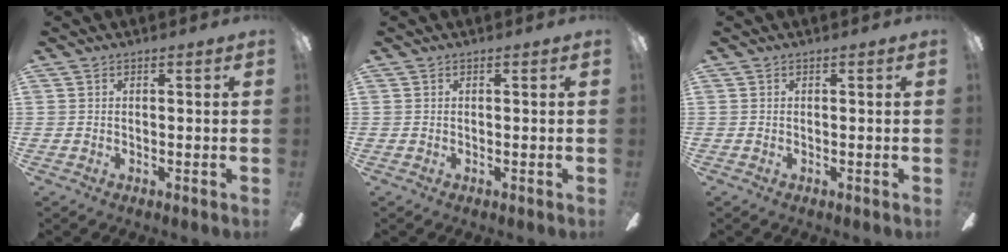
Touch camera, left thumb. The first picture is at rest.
{"total": 0.0}
{"total": 0.0}